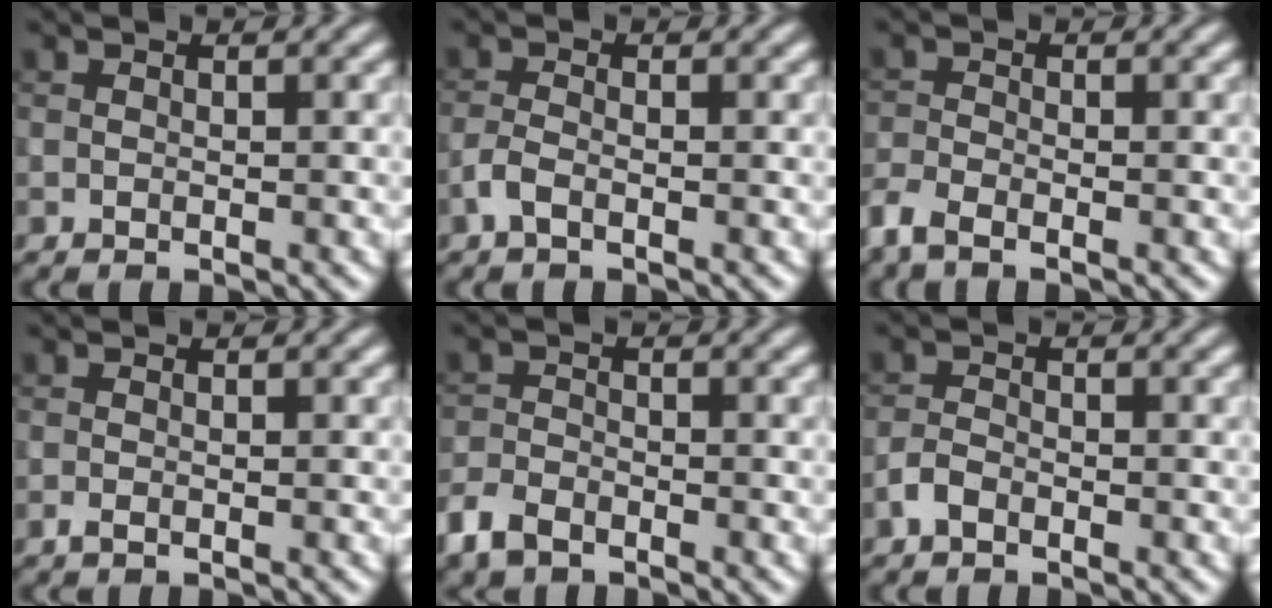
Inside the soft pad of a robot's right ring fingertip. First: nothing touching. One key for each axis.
{"total": 1.5, "fx": -0.9, "fy": 0.5, "fz": 1.2, "tx": -0.030, "ty": 0.002, "tz": -0.024}
{"total": 2.8, "fx": -2.0, "fy": 1.1, "fz": 1.5, "tx": -0.040, "ty": -0.009, "tz": -0.056}
{"total": 0.6, "fx": -0.3, "fy": 0.2, "fz": 0.5, "tx": -0.012, "ty": -0.004, "tz": -0.005}
{"total": 3.1, "fx": -2.3, "fy": 1.6, "fz": 1.3, "tx": -0.028, "ty": -0.005, "tz": -0.058}
{"total": 1.4, "fx": -1.0, "fy": 0.7, "fz": 0.8, "tx": -0.015, "ty": 0.004, "tz": -0.025}